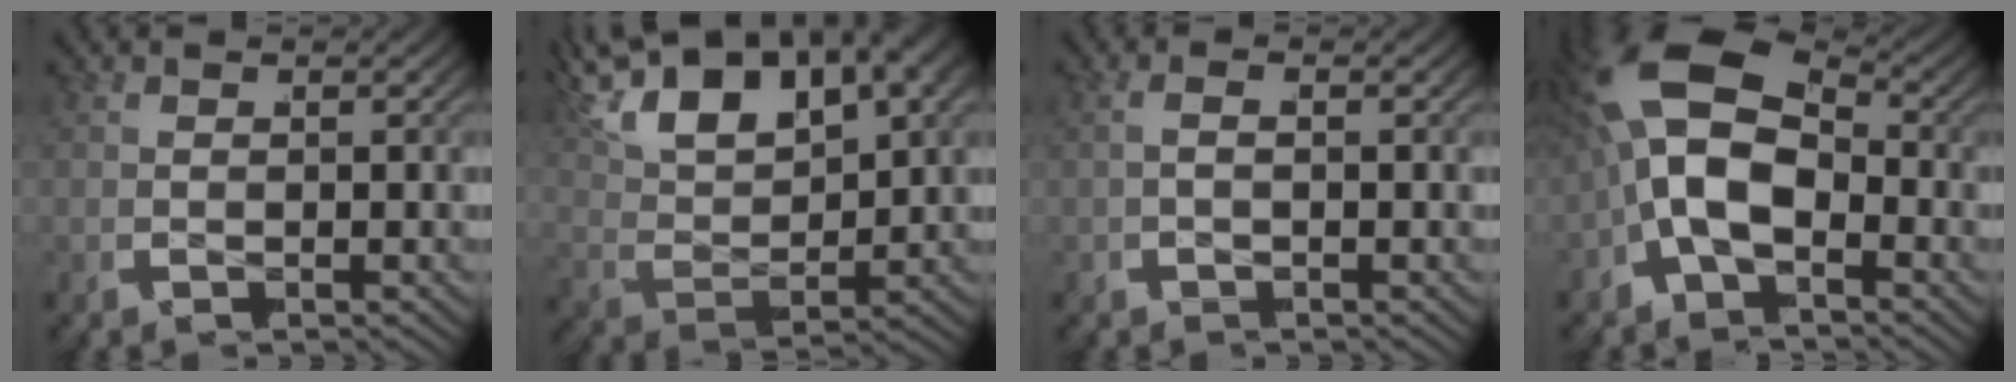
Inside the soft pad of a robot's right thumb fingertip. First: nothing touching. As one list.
[{"total": 10.0, "force": [3.4, 6.2, 7.0], "torque": [-0.150, 0.014, 0.049]}, {"total": 0.9, "force": [-0.4, 0.0, 0.8], "torque": [-0.015, 0.013, -0.014]}, {"total": 13.8, "force": [-0.1, 9.6, 9.9], "torque": [-0.237, -0.006, -0.010]}]